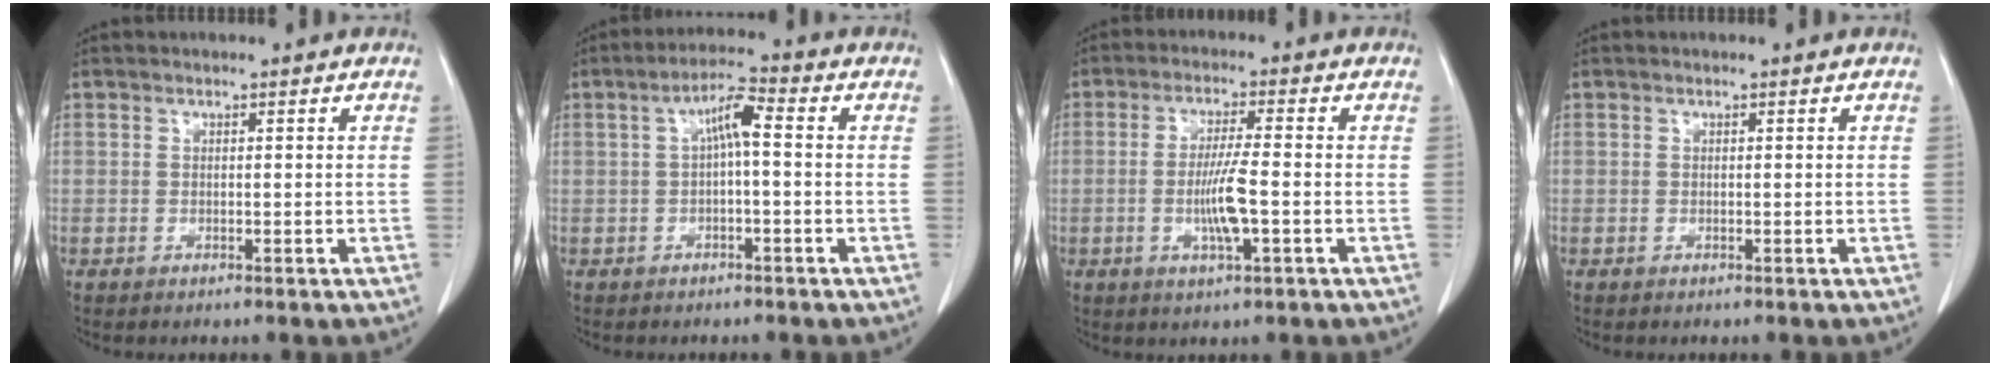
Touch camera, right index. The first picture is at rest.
{"total": 4.8, "force": [0.3, 0.8, 4.7], "torque": [-0.084, 0.019, 0.004]}
{"total": 4.0, "force": [-0.8, 0.1, 3.9], "torque": [-0.076, -0.004, -0.013]}
{"total": 0.0}